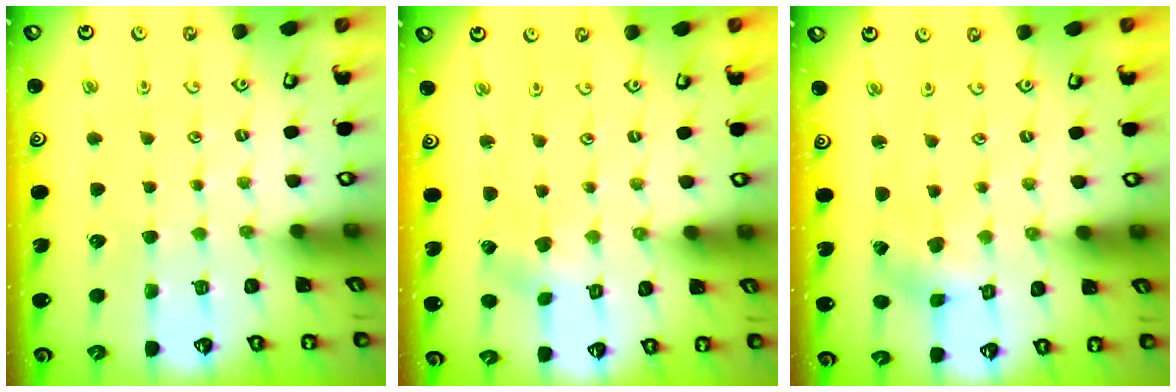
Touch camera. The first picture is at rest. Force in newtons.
{"total": 2.0, "press": 2.0, "slide": 0.3}
{"total": 1.4, "press": 1.4, "slide": 0.2}